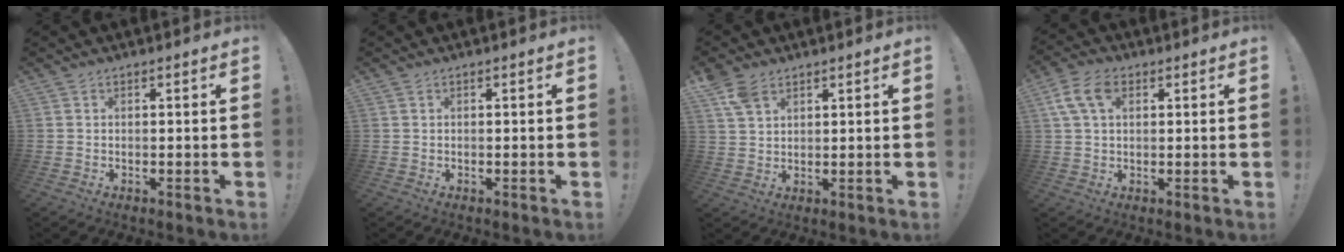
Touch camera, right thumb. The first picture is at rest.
{"total": 0.0}
{"total": 6.4, "force": [3.9, 3.8, 3.3], "torque": [-0.056, -0.013, 0.076]}
{"total": 8.9, "force": [3.0, 5.7, 6.2], "torque": [-0.131, 0.007, 0.059]}